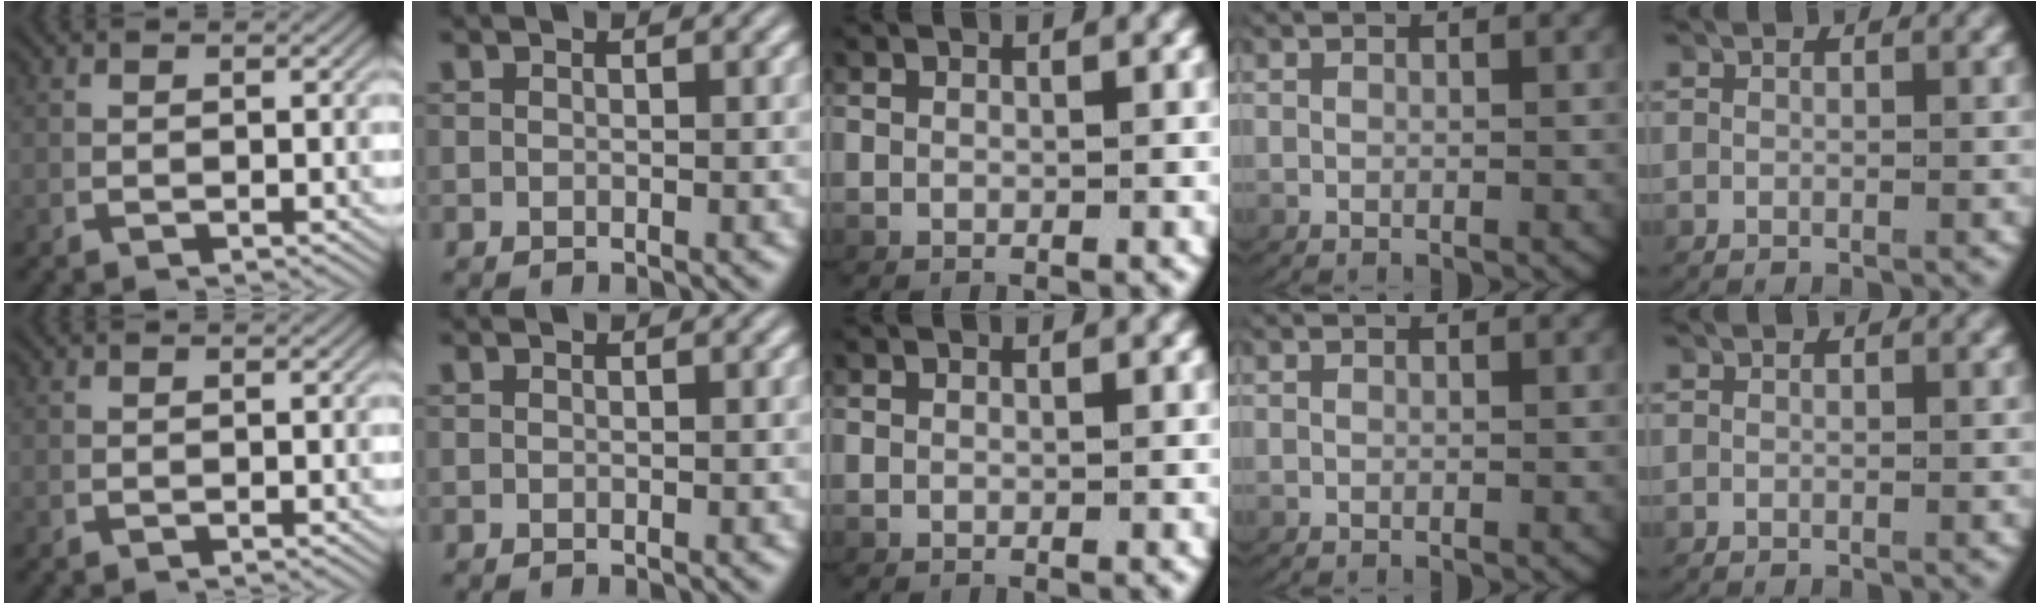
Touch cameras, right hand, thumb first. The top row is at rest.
{}